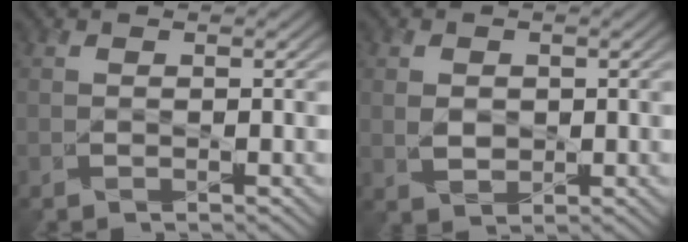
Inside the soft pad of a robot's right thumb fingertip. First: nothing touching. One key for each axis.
{"total": 2.3, "fx": 0.3, "fy": 1.9, "fz": 1.2, "tx": -0.031, "ty": -0.004, "tz": 0.007}